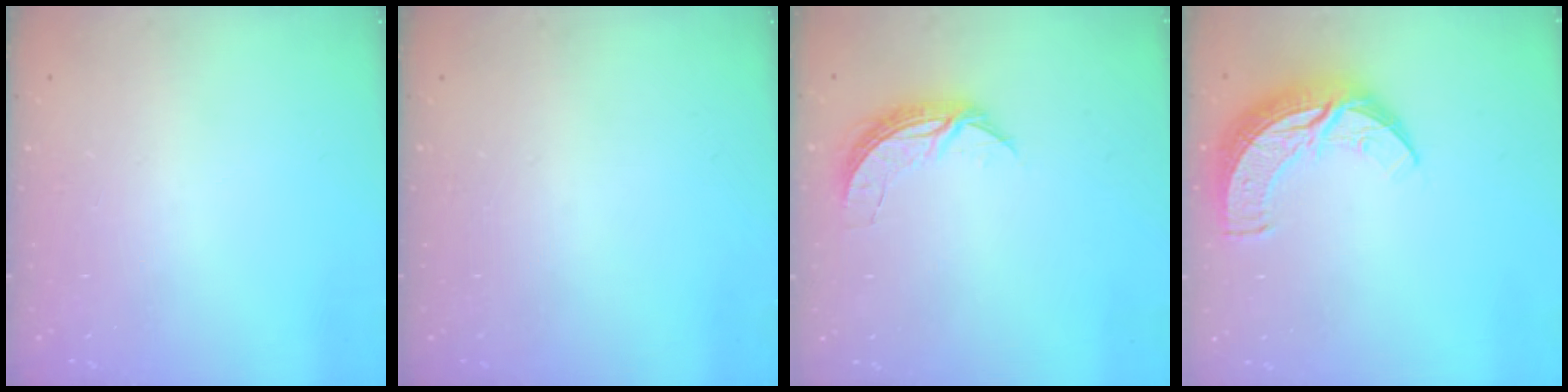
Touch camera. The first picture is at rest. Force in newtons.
{"total": 0.0}
{"total": 6.5, "press": 6.5, "slide": 0.5}
{"total": 10.9, "press": 10.9, "slide": 0.8}